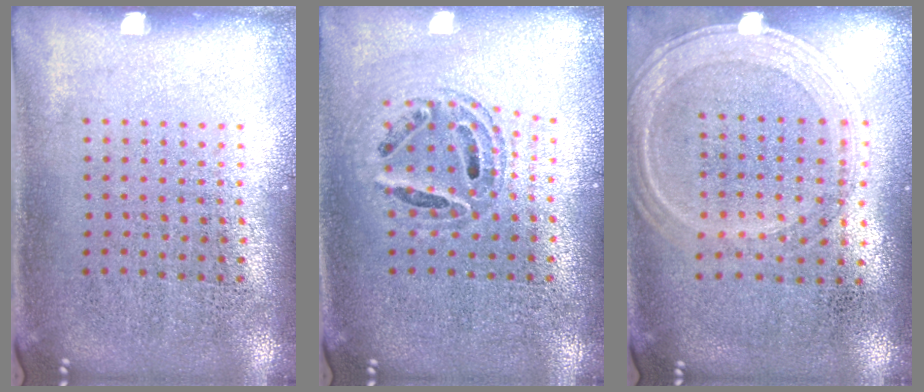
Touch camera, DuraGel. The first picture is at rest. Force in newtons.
{"total": 0.6, "press": 0.6, "slide": 0.2}
{"total": 1.3, "press": 1.2, "slide": 0.3}